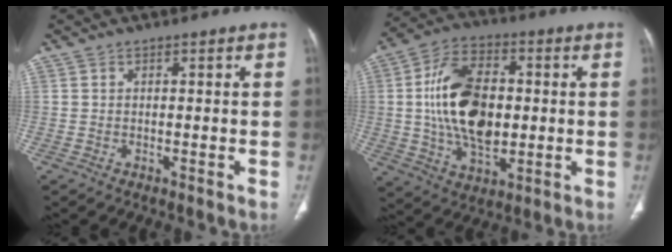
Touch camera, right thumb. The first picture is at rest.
{"total": 18.1, "force": [0.8, 10.9, 14.4], "torque": [-0.243, 0.008, 0.016]}